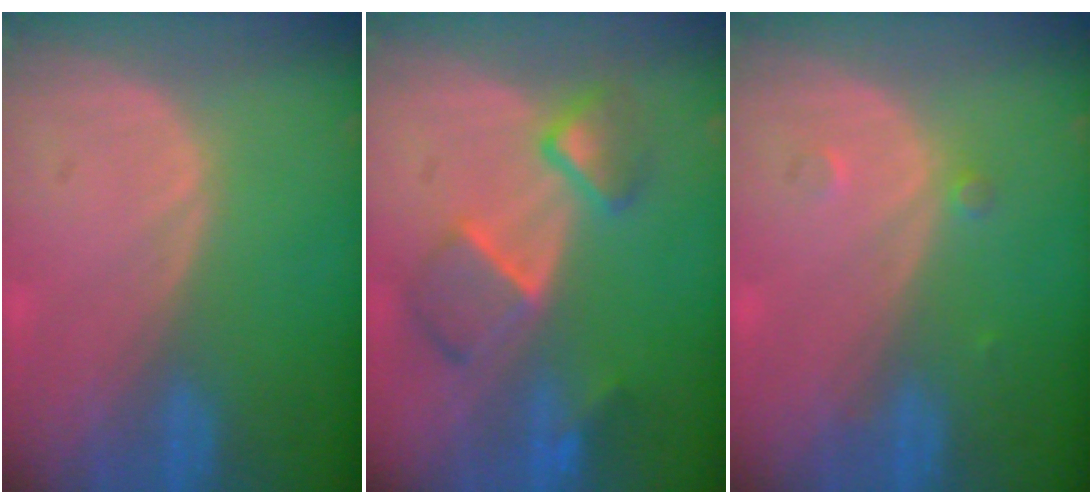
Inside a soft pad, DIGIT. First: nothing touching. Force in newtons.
{"total": 6.6, "press": 6.6, "slide": 1.1}
{"total": 1.3, "press": 1.3, "slide": 0.1}